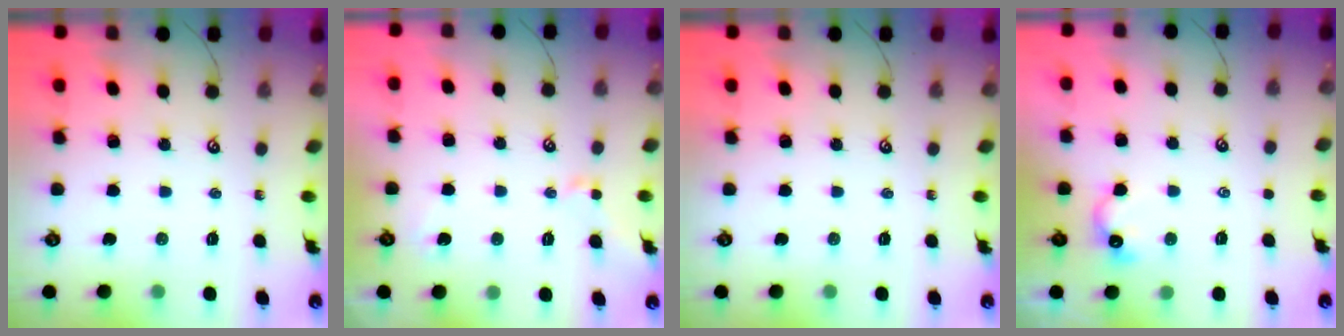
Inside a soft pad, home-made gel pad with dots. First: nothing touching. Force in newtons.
{"total": 2.3, "press": 2.2, "slide": 0.6}
{"total": 0.0}
{"total": 1.7, "press": 1.6, "slide": 0.7}